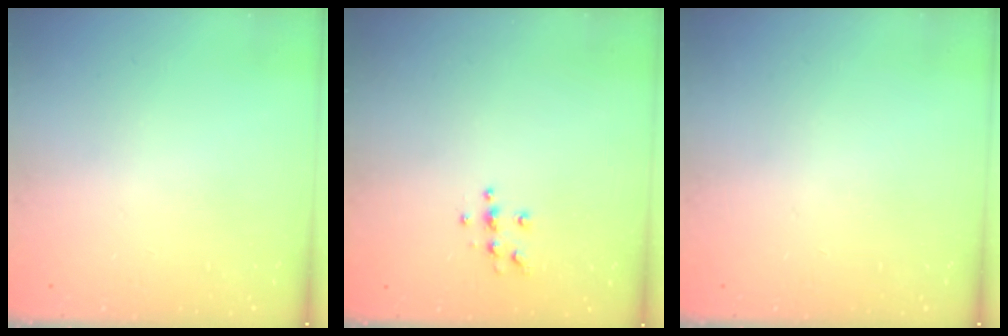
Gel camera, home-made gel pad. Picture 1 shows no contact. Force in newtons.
{"total": 6.2, "press": 6.1, "slide": 0.6}
{"total": 0.0}